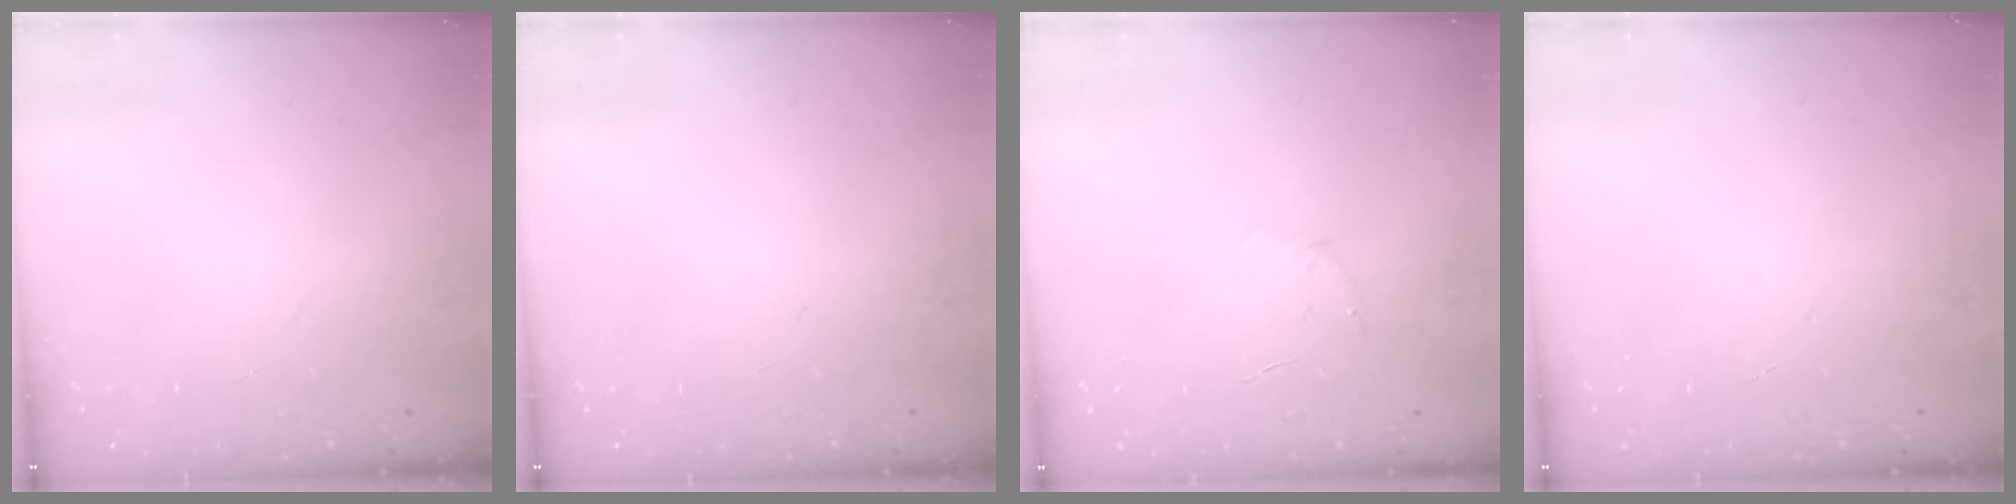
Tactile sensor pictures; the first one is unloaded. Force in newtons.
{"total": 0.0}
{"total": 3.7, "press": 3.6, "slide": 1.0}
{"total": 0.0}